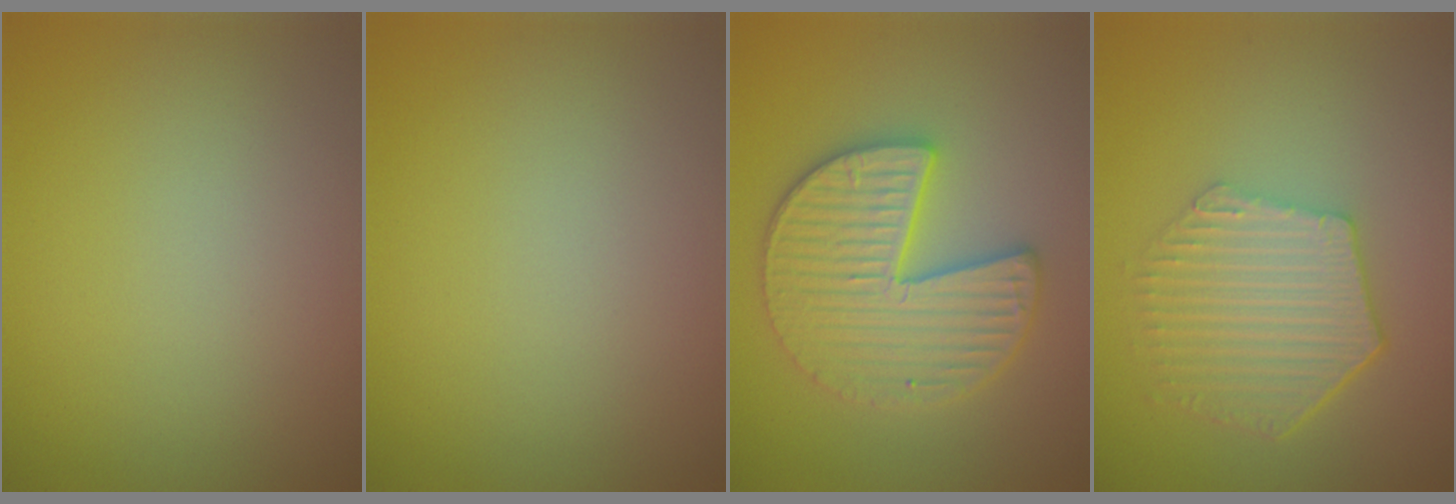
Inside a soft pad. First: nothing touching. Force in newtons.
{"total": 0.0}
{"total": 6.1, "press": 6.0, "slide": 1.0}
{"total": 5.7, "press": 4.2, "slide": 3.8}